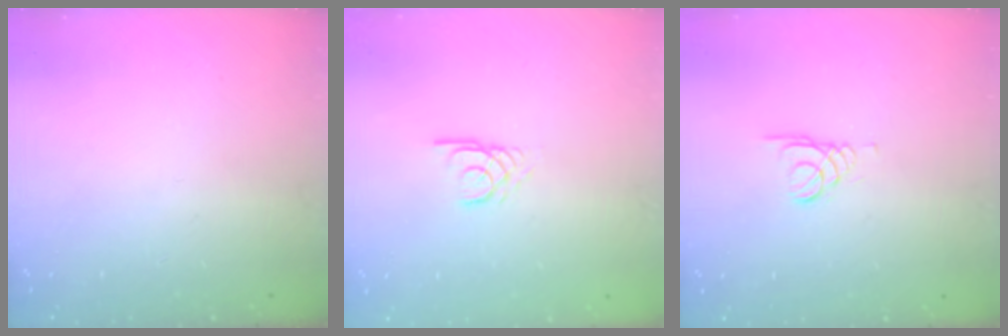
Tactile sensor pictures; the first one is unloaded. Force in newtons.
{"total": 2.1, "press": 2.1, "slide": 0.0}
{"total": 1.0, "press": 1.0, "slide": 0.1}